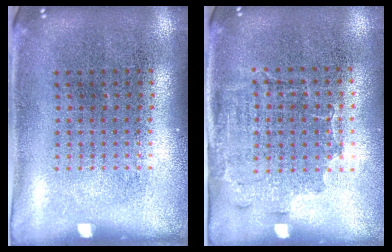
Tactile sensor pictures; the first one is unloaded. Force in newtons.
{"total": 1.6, "press": 1.3, "slide": 0.9}